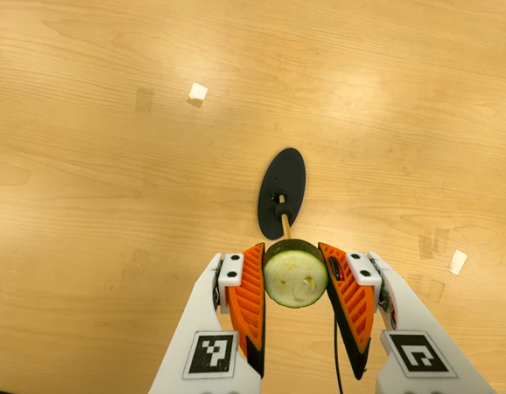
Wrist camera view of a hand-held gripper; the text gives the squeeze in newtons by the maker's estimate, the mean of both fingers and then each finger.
{"total": 9.8, "left": 8.9, "right": 10.7}